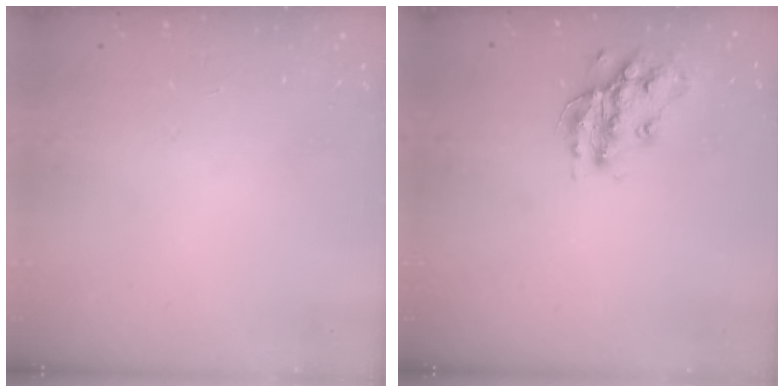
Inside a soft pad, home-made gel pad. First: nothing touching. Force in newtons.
{"total": 14.4, "press": 14.4, "slide": 0.7}